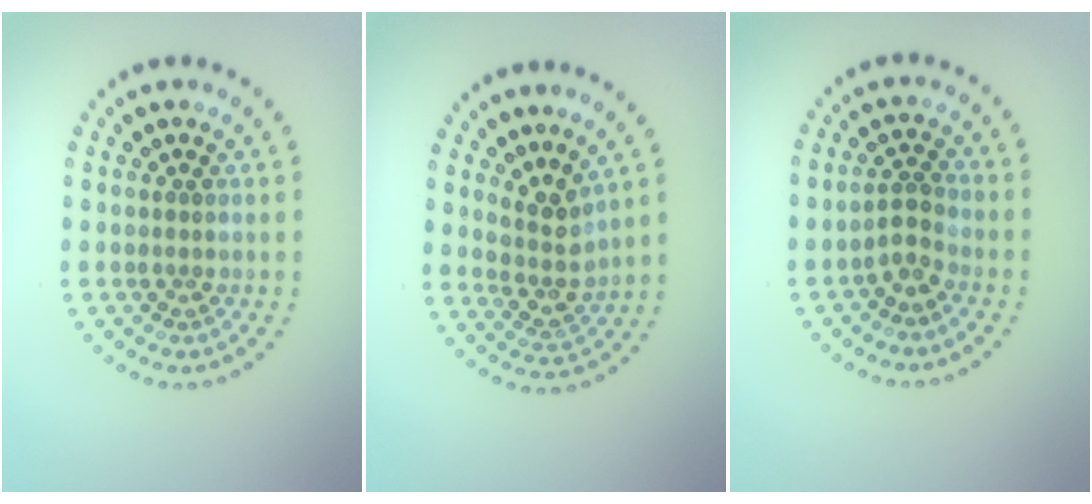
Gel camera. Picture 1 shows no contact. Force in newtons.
{"total": 2.7, "press": 2.1, "slide": 1.8}
{"total": 1.9, "press": 1.5, "slide": 1.1}